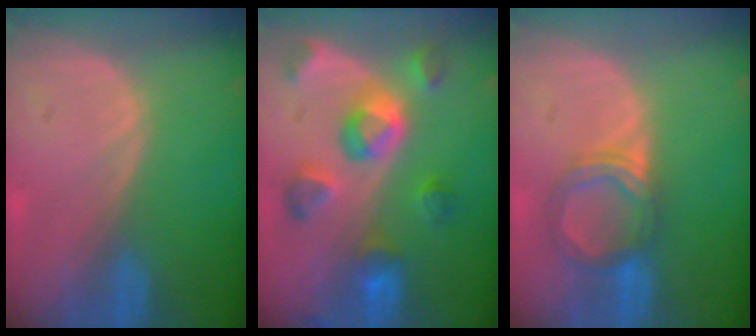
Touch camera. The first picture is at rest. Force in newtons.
{"total": 9.3, "press": 8.5, "slide": 3.9}
{"total": 5.4, "press": 5.1, "slide": 1.6}